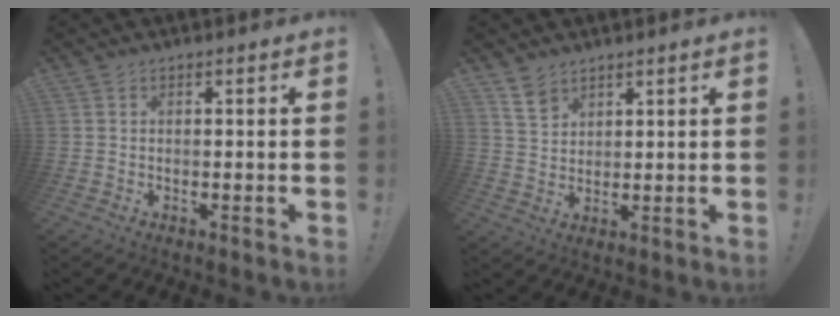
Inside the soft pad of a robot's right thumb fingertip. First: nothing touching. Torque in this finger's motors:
{"motor_torque": [-0.08, 0.18, 0.07, -0.12, 0.00]}